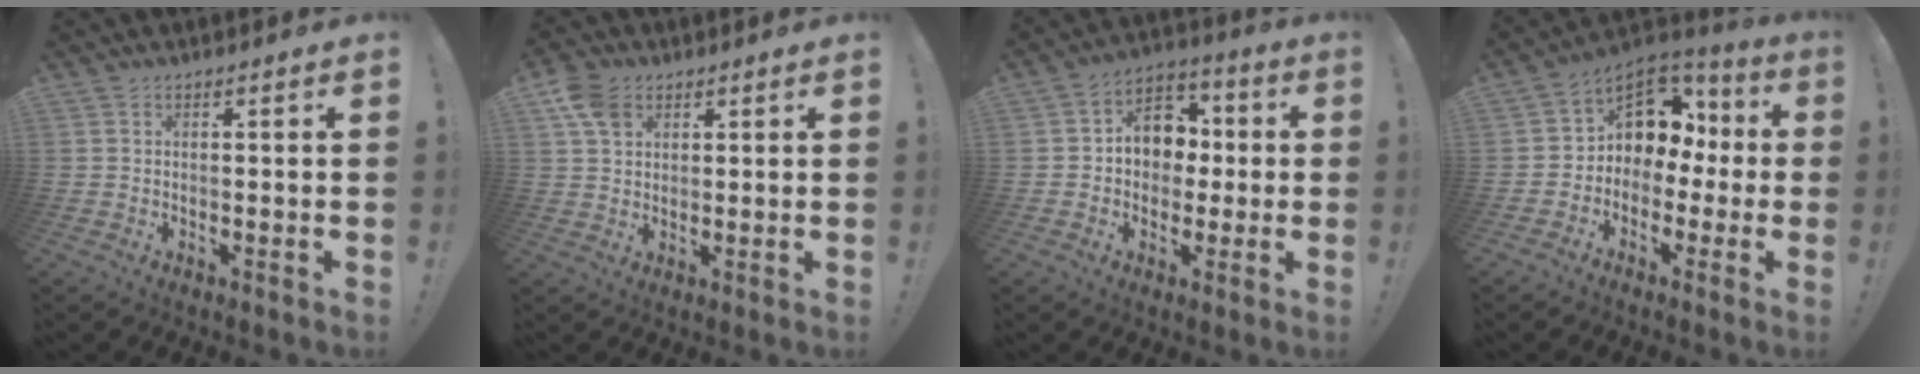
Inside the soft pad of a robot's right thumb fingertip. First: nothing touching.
{"total": 8.5, "force": [4.2, 6.2, 4.0], "torque": [-0.060, -0.010, 0.084]}
{"total": 11.3, "force": [0.9, 9.5, 6.1], "torque": [-0.082, 0.013, 0.026]}
{"total": 8.6, "force": [2.0, 7.6, 3.6], "torque": [-0.044, -0.024, 0.041]}